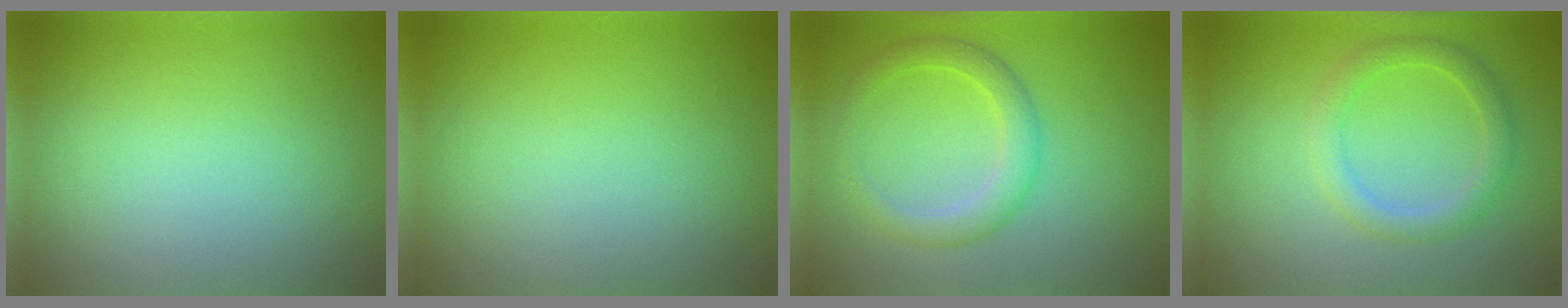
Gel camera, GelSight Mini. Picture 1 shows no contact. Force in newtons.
{"total": 0.0}
{"total": 2.9, "press": 2.8, "slide": 0.2}
{"total": 2.6, "press": 2.6, "slide": 0.2}